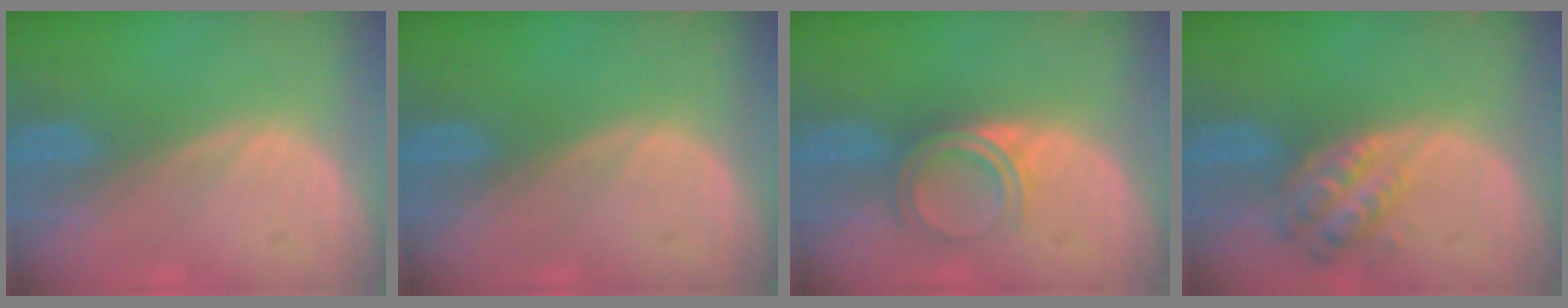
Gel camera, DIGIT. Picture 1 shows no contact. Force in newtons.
{"total": 0.0}
{"total": 4.7, "press": 4.2, "slide": 2.1}
{"total": 6.0, "press": 5.5, "slide": 2.3}